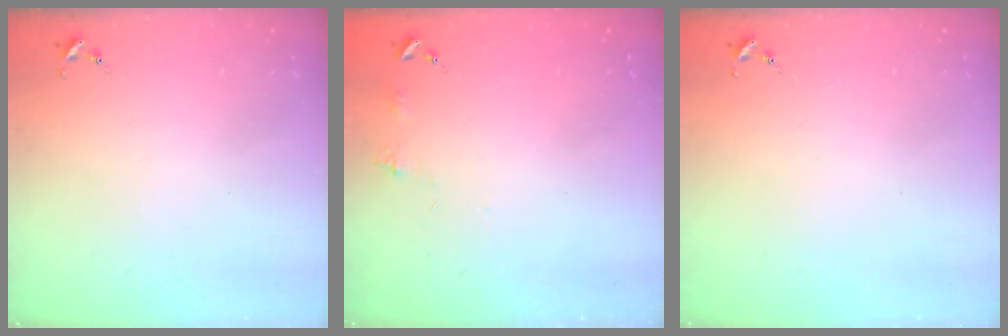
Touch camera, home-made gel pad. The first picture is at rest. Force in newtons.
{"total": 4.5, "press": 4.5, "slide": 0.5}
{"total": 0.0}